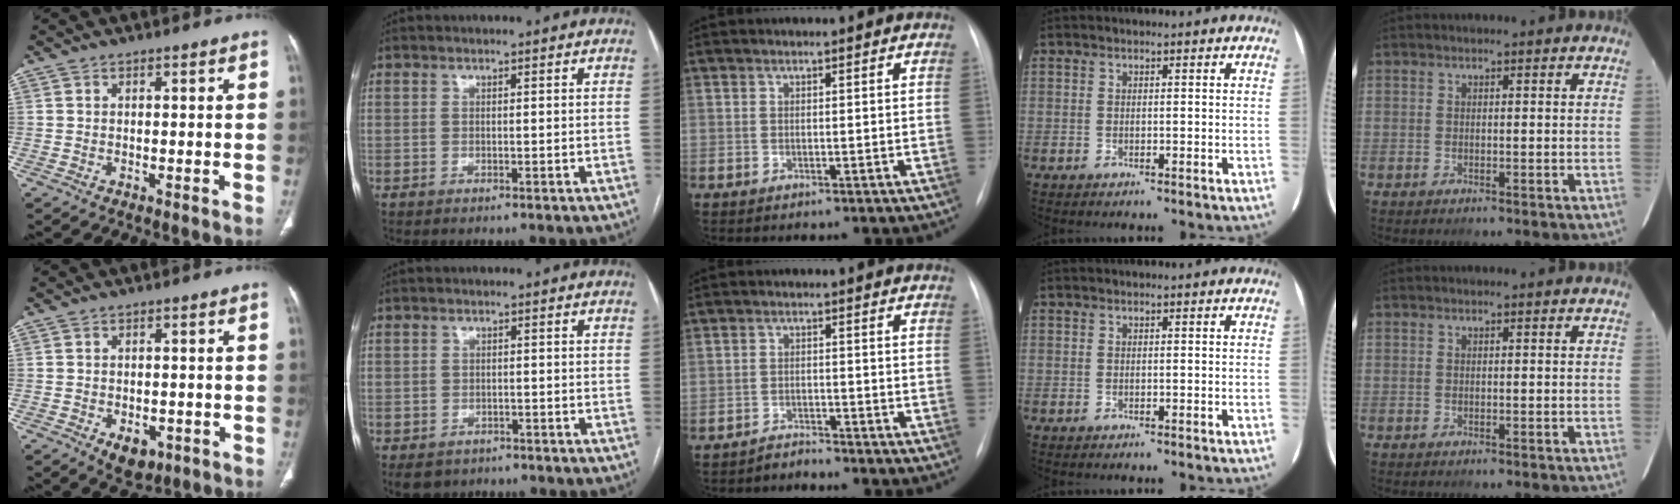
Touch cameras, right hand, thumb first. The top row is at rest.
{"thumb": {"total": 5.1, "force": [-2.1, 3.3, 3.3], "torque": [-0.035, 0.006, -0.019]}, "index": {"total": 4.9, "force": [-3.2, 3.6, 0.9], "torque": [-0.007, 0.004, -0.045]}, "middle": {"total": 1.9, "force": [-1.7, -0.2, -0.7], "torque": [0.015, -0.012, -0.030]}}